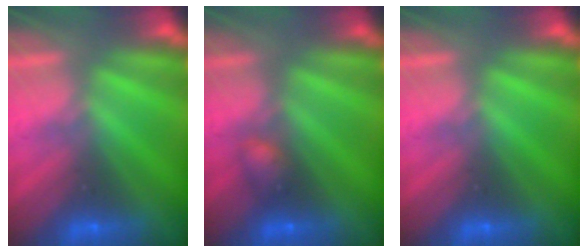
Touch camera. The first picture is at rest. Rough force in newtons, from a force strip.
{"total": 2.2}
{"total": 0.0}